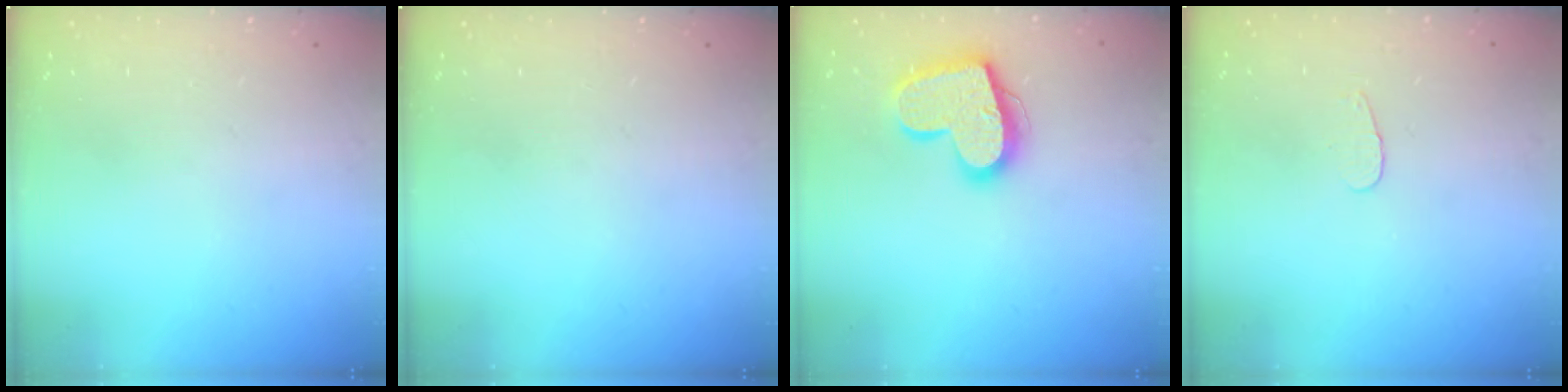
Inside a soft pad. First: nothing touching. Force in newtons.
{"total": 0.0}
{"total": 17.9, "press": 17.9, "slide": 1.3}
{"total": 3.1, "press": 3.1, "slide": 0.4}